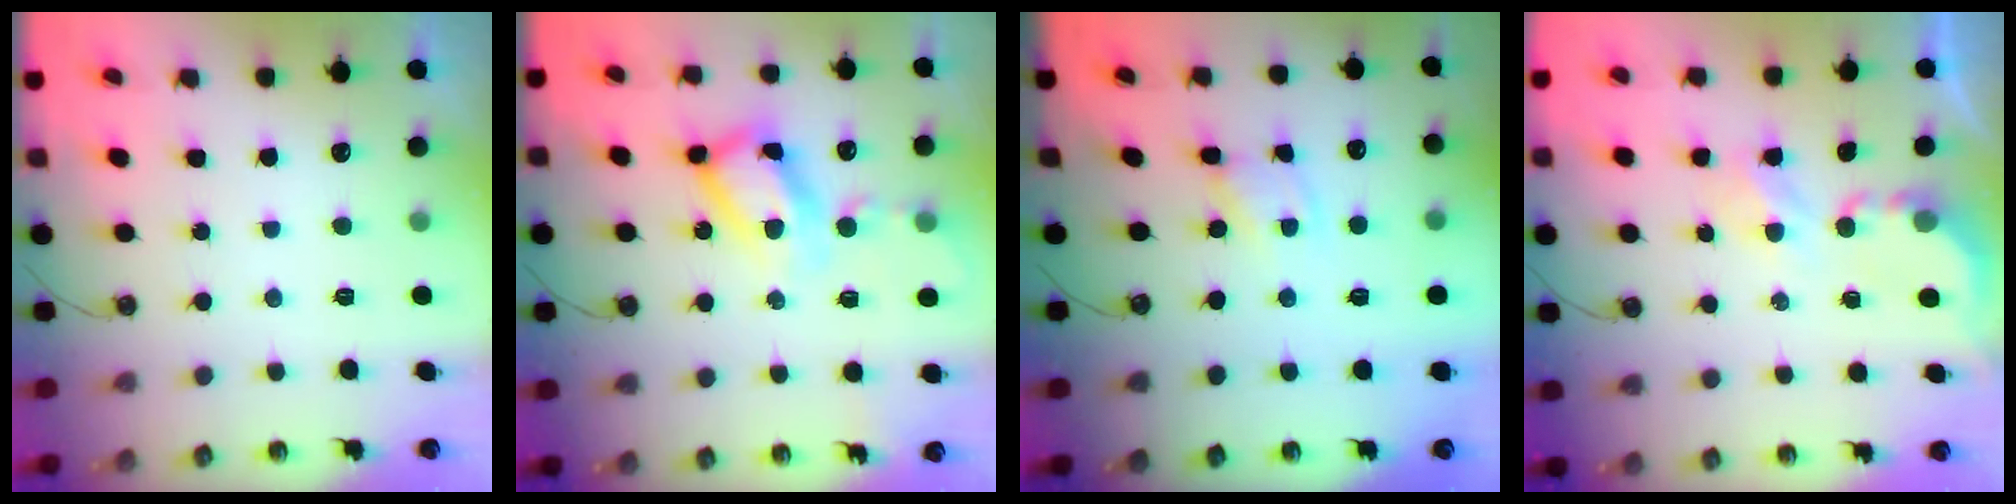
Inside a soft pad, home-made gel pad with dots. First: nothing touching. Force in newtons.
{"total": 14.1, "press": 14.0, "slide": 1.6}
{"total": 2.5, "press": 2.5, "slide": 0.1}
{"total": 3.9, "press": 3.9, "slide": 0.2}